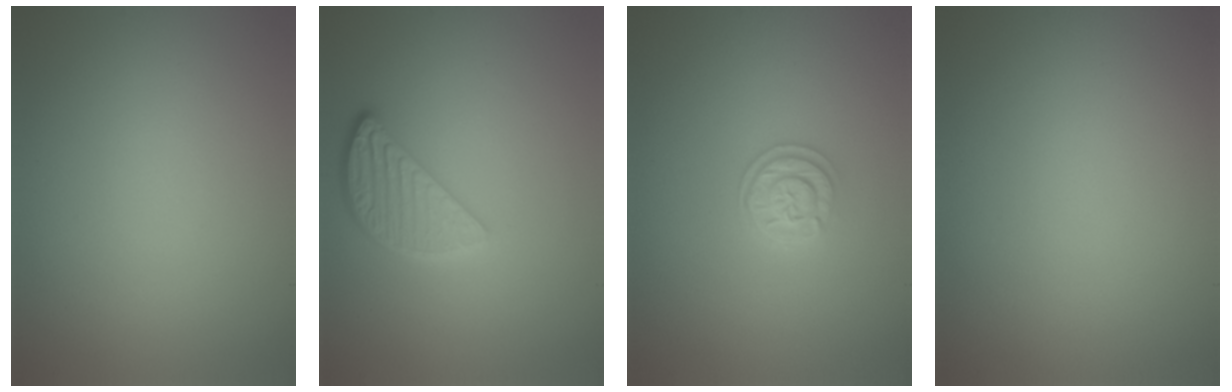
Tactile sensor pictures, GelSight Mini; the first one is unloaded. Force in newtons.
{"total": 3.4, "press": 2.9, "slide": 1.8}
{"total": 2.4, "press": 2.1, "slide": 1.1}
{"total": 0.0}